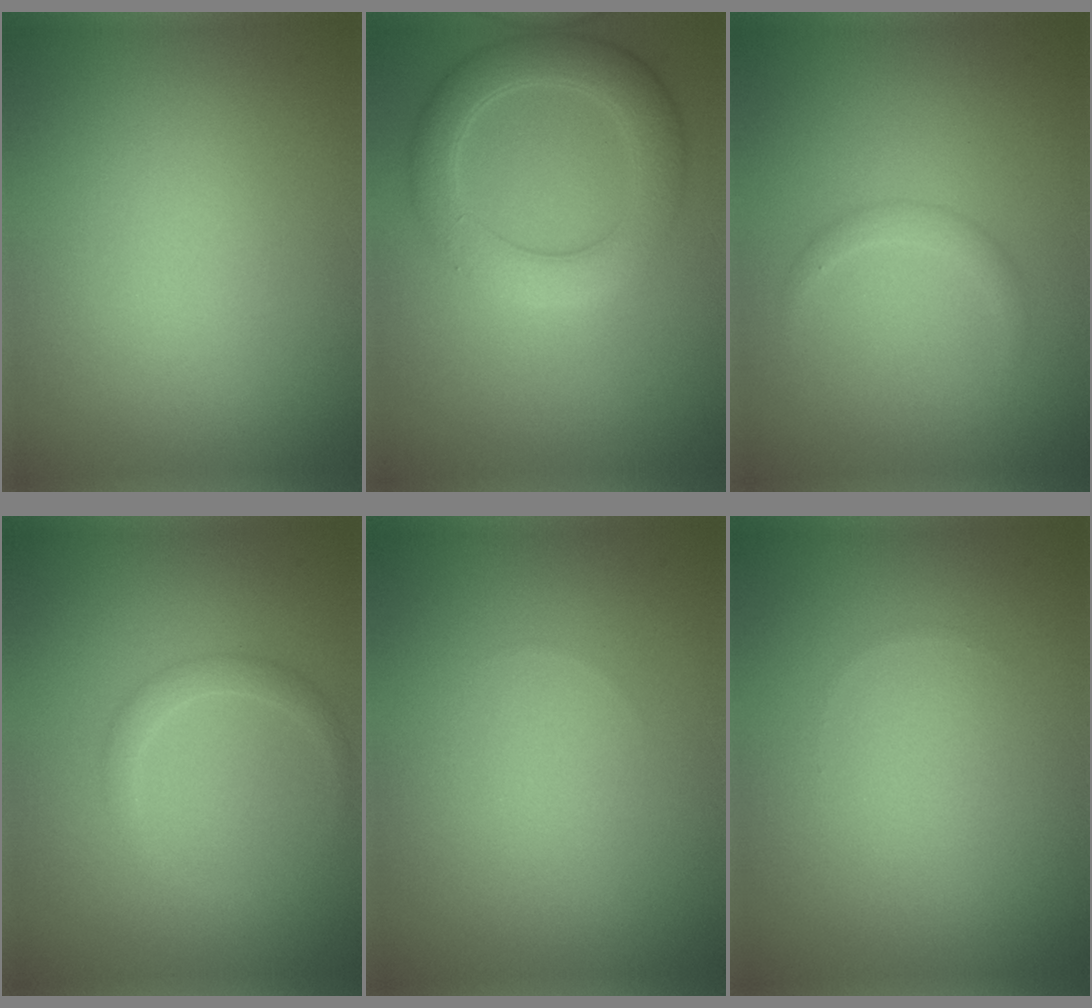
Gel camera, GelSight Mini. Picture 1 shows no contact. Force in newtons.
{"total": 5.0, "press": 5.0, "slide": 0.4}
{"total": 1.1, "press": 1.1, "slide": 0.0}
{"total": 1.4, "press": 1.4, "slide": 0.0}
{"total": 0.0}
{"total": 0.0}